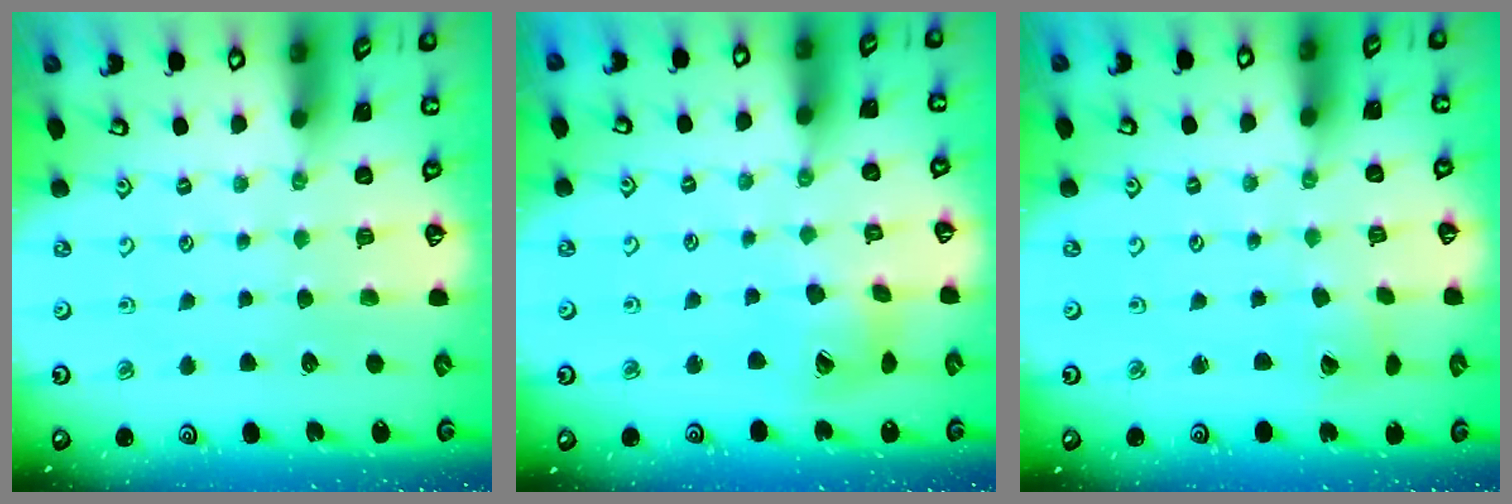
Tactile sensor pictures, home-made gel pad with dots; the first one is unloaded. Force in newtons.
{"total": 11.9, "press": 11.8, "slide": 1.4}
{"total": 1.8, "press": 1.8, "slide": 0.2}